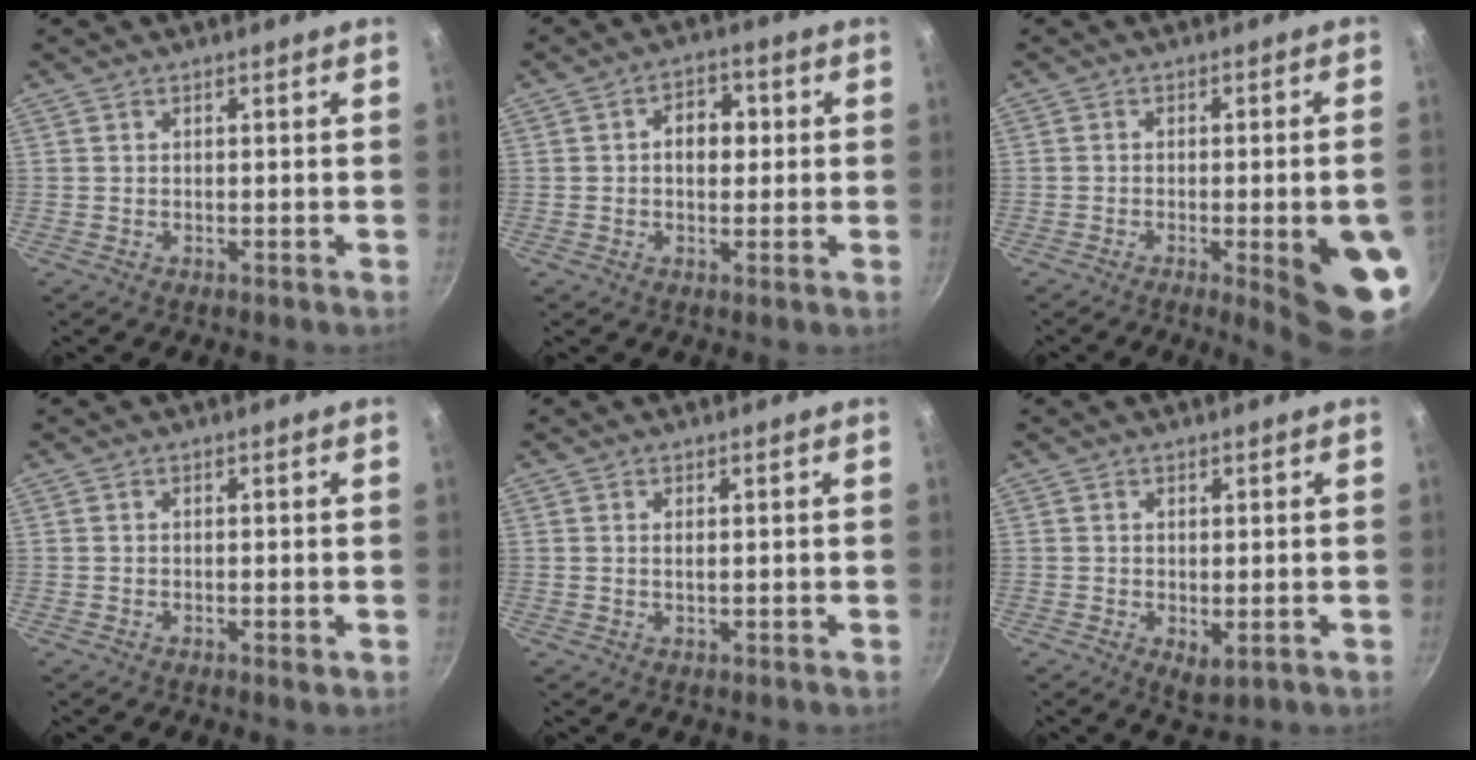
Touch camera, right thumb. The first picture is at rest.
{"total": 6.0, "force": [0.6, 4.2, 4.2], "torque": [-0.030, 0.010, 0.002]}
{"total": 12.8, "force": [-3.5, 2.8, 12.0], "torque": [-0.127, 0.013, -0.038]}
{"total": 0.9, "force": [-0.3, 0.2, 0.8], "torque": [-0.014, -0.001, -0.006]}
{"total": 1.0, "force": [0.3, 0.2, 0.9], "torque": [-0.017, -0.002, 0.005]}
{"total": 2.9, "force": [-0.2, 1.6, 2.4], "torque": [-0.036, -0.011, 0.001]}